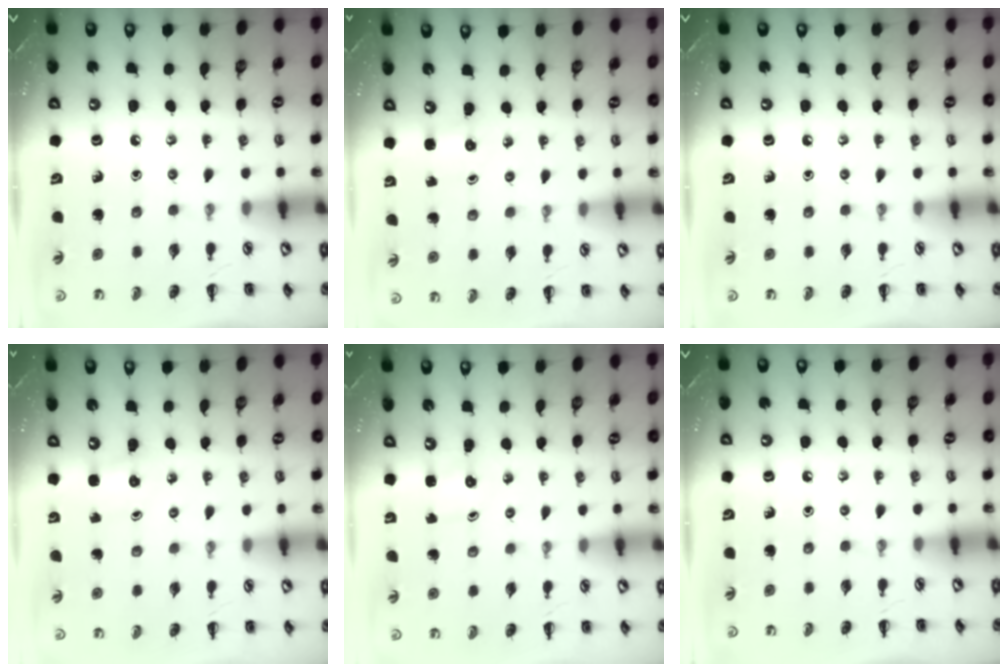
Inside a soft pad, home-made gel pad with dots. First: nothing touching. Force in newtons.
{"total": 2.6, "press": 2.5, "slide": 0.7}
{"total": 0.0}
{"total": 2.8, "press": 2.7, "slide": 0.9}
{"total": 1.1, "press": 1.1, "slide": 0.4}
{"total": 0.0}